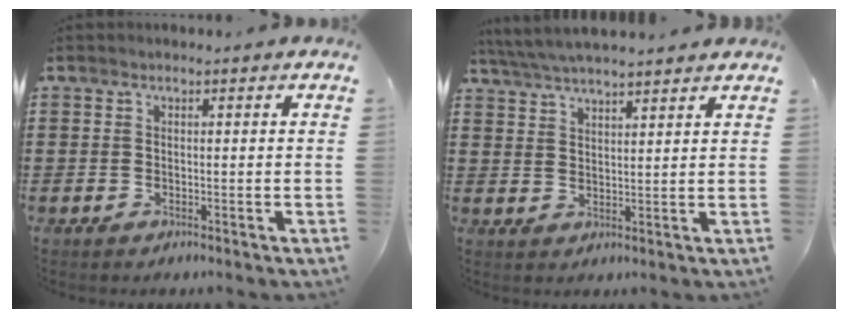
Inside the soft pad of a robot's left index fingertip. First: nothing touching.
{"total": 4.5, "force": [4.3, 0.0, 1.5], "torque": [-0.042, -0.014, 0.076]}